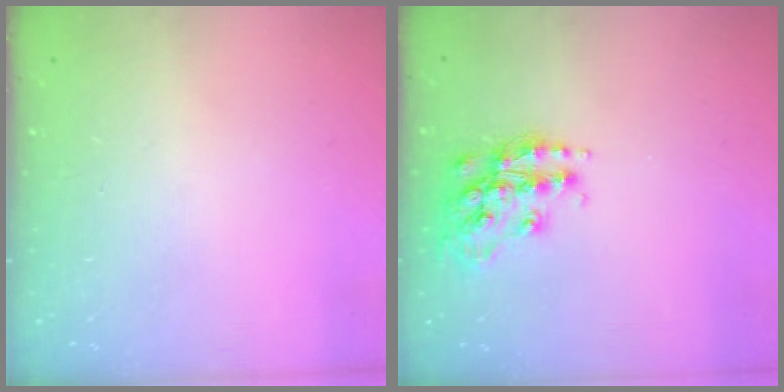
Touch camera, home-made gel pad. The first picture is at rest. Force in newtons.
{"total": 15.1, "press": 15.0, "slide": 1.0}